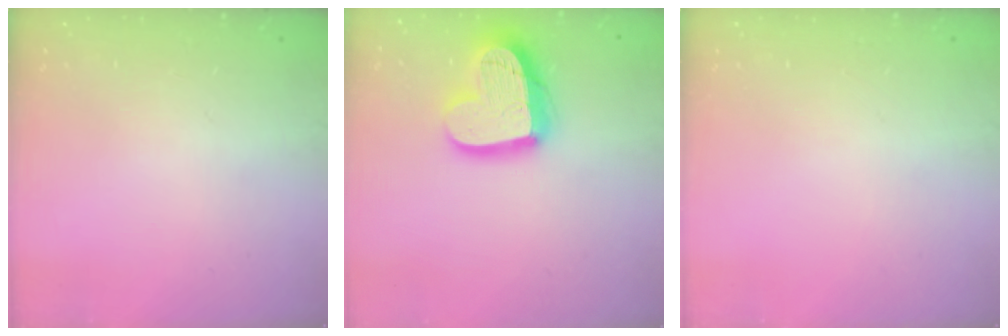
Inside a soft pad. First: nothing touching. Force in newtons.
{"total": 21.4, "press": 21.3, "slide": 2.1}
{"total": 0.0}